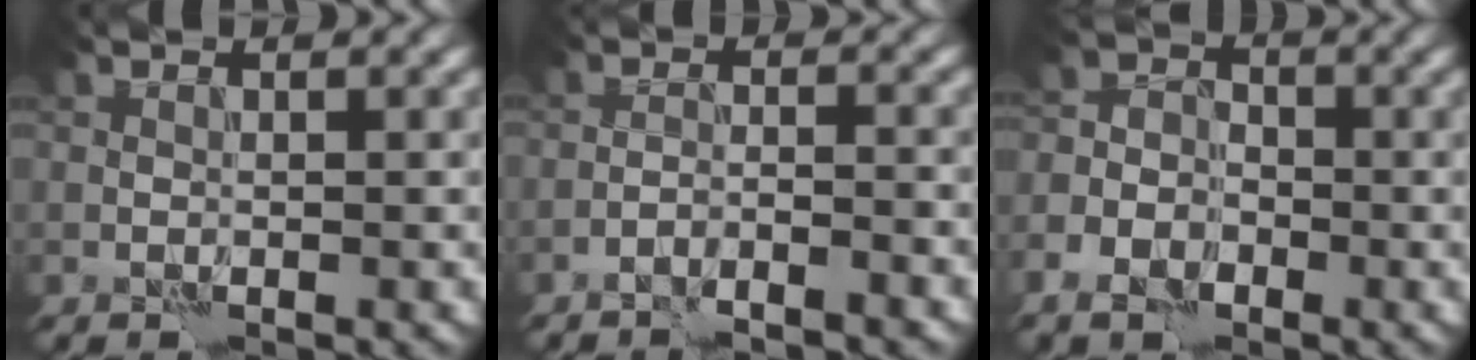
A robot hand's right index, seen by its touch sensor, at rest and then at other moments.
{"total": 2.0, "force": [-1.7, -0.2, 0.9], "torque": [-0.013, 0.005, -0.034]}
{"total": 4.9, "force": [-2.9, 3.4, 2.1], "torque": [-0.012, -0.009, -0.054]}